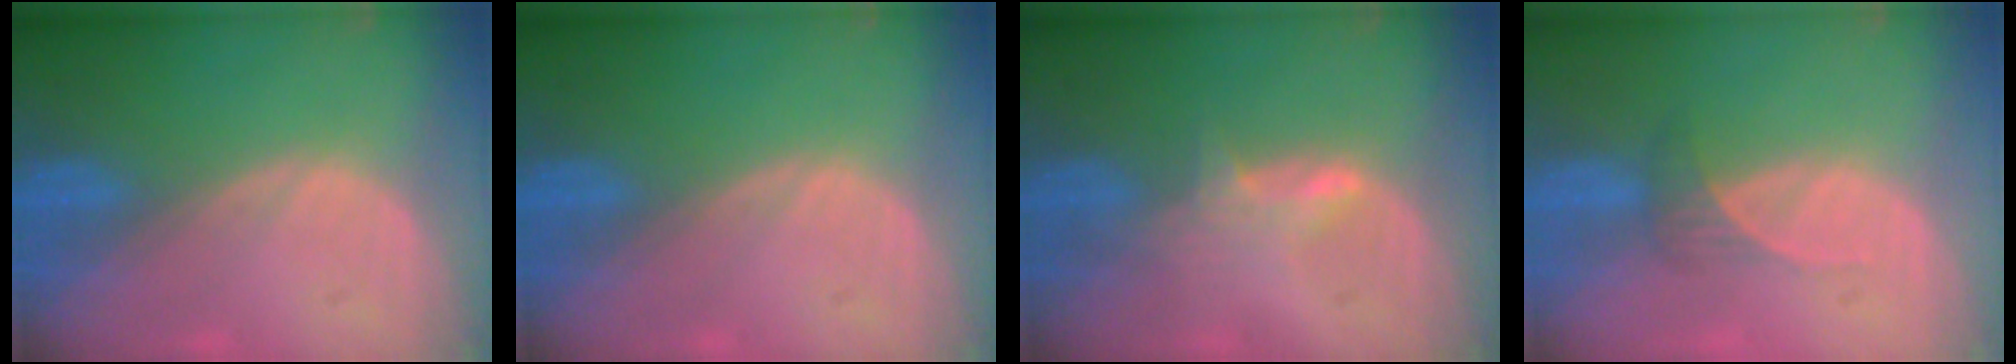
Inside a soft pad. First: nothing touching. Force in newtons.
{"total": 0.0}
{"total": 2.9, "press": 2.9, "slide": 0.4}
{"total": 2.1, "press": 1.9, "slide": 0.9}